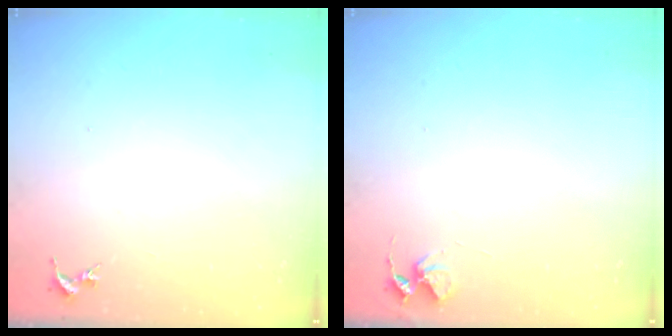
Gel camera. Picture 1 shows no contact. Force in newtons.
{"total": 5.1, "press": 5.0, "slide": 0.4}